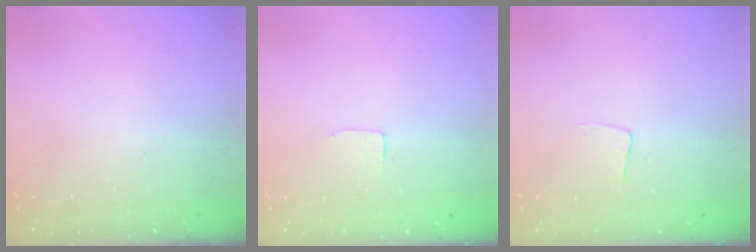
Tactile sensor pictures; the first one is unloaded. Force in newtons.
{"total": 1.7, "press": 1.7, "slide": 0.1}
{"total": 3.4, "press": 3.4, "slide": 0.2}